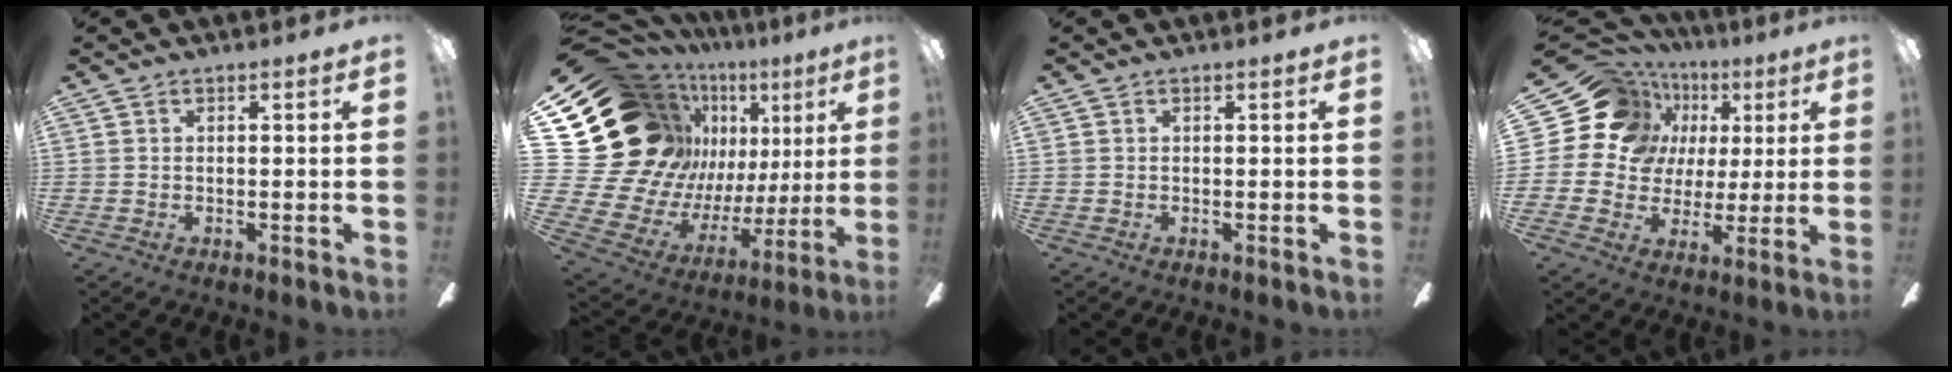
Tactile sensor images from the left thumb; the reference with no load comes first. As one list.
[{"total": 26.5, "force": [9.0, 20.0, 14.9], "torque": [-0.310, -0.103, 0.228]}, {"total": 0.0}, {"total": 17.2, "force": [4.1, 15.3, 6.6], "torque": [-0.118, -0.016, 0.090]}]